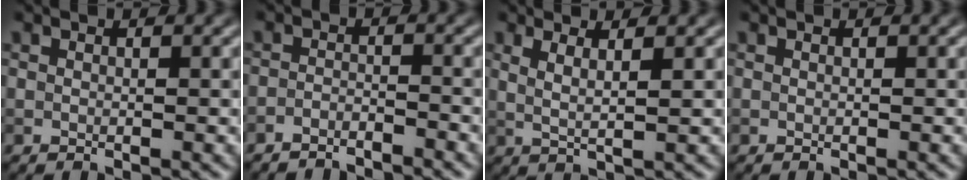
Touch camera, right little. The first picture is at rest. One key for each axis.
{"total": 2.4, "fx": -2.3, "fy": 0.3, "fz": 0.6, "tx": -0.005, "ty": -0.003, "tz": -0.040}
{"total": 2.3, "fx": 1.0, "fy": 0.6, "fz": 2.0, "tx": -0.029, "ty": -0.004, "tz": 0.015}
{"total": 0.0}